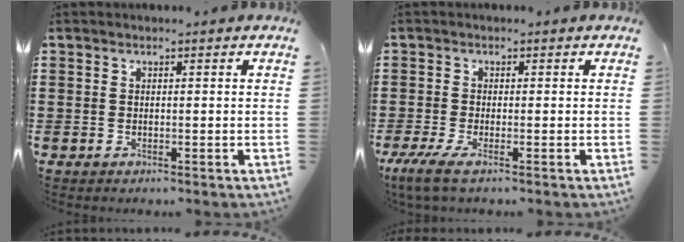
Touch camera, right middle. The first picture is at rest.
{"total": 2.5, "force": [-1.0, 0.2, 2.3], "torque": [-0.056, -0.009, -0.021]}